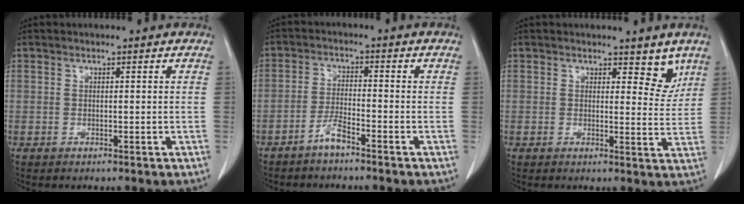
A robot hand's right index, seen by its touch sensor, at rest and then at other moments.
{"total": 3.3, "force": [-2.7, 0.2, 1.9], "torque": [-0.043, 0.002, -0.053]}
{"total": 4.1, "force": [3.0, 2.0, 1.9], "torque": [-0.002, -0.017, 0.032]}